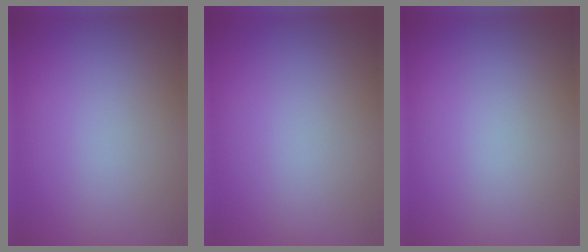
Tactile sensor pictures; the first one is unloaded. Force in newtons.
{"total": 0.0}
{"total": 0.0}